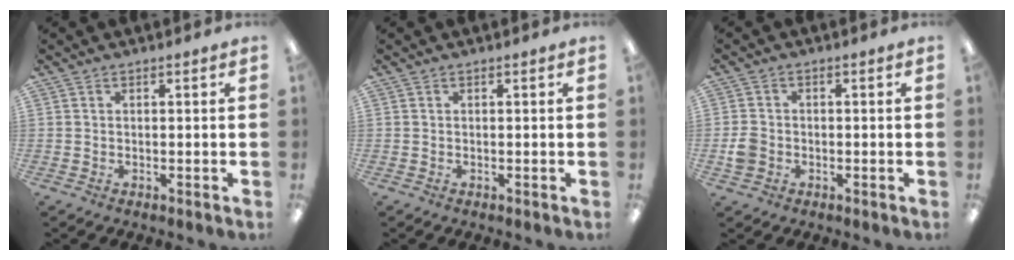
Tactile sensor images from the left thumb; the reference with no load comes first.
{"total": 0.0}
{"total": 3.6, "force": [-1.0, 3.1, 1.6], "torque": [-0.025, 0.009, -0.018]}